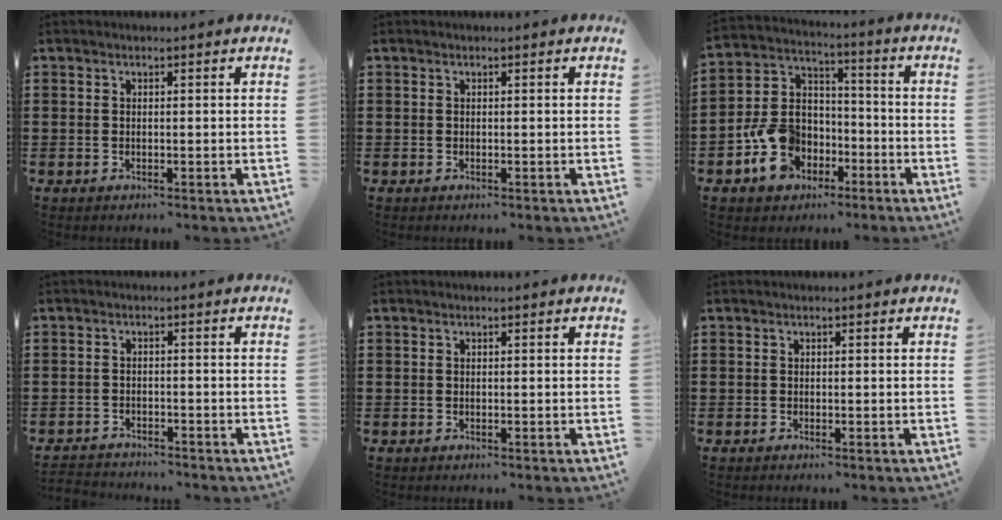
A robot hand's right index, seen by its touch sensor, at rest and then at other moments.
{"total": 0.0}
{"total": 10.3, "force": [-4.3, 8.2, 4.6], "torque": [-0.125, 0.030, -0.078]}
{"total": 1.9, "force": [-1.8, 0.3, -0.3], "torque": [-0.002, 0.003, -0.042]}
{"total": 0.0}
{"total": 0.0}